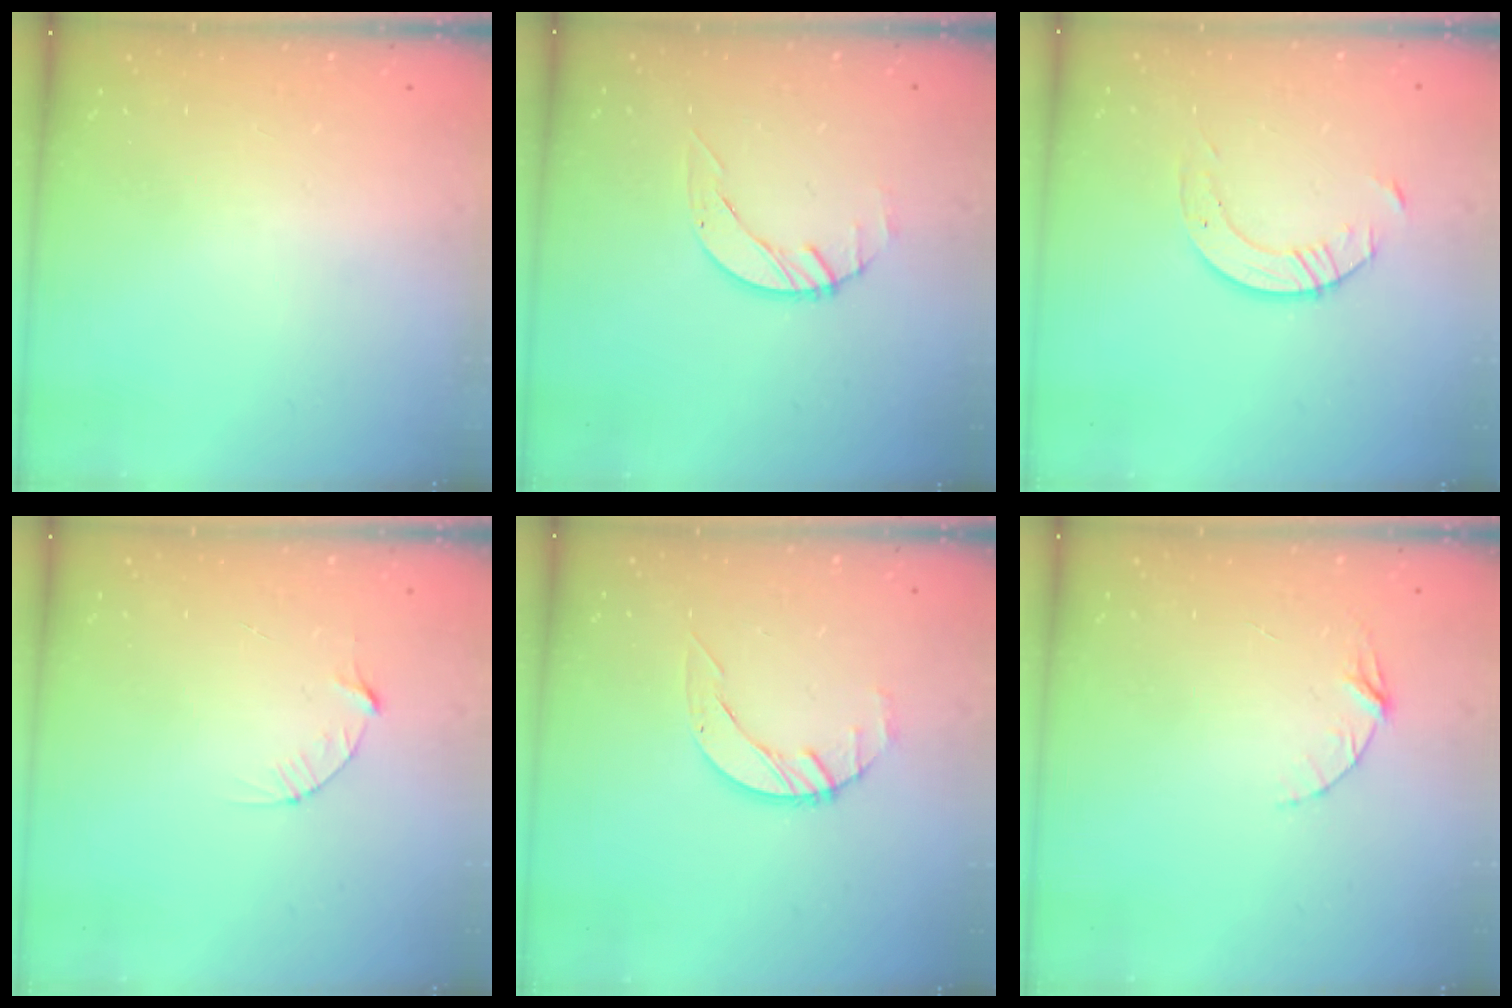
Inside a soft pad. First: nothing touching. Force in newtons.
{"total": 2.6, "press": 2.6, "slide": 0.3}
{"total": 5.3, "press": 5.3, "slide": 0.6}
{"total": 3.2, "press": 3.2, "slide": 0.3}
{"total": 2.7, "press": 2.7, "slide": 0.3}
{"total": 3.9, "press": 3.9, "slide": 0.4}